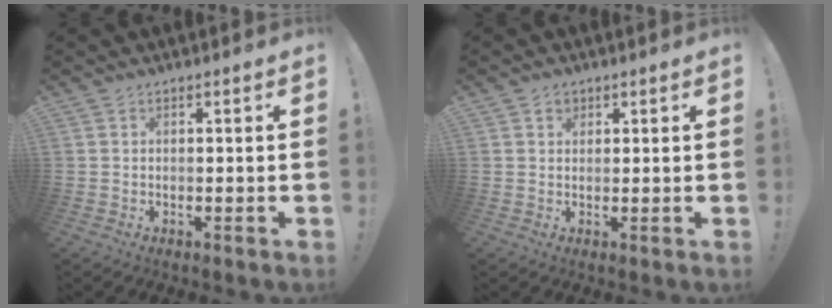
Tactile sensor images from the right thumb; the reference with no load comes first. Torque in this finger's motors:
{"motor_torque": [-0.07, 0.33, 0.07, -0.12, -0.03]}